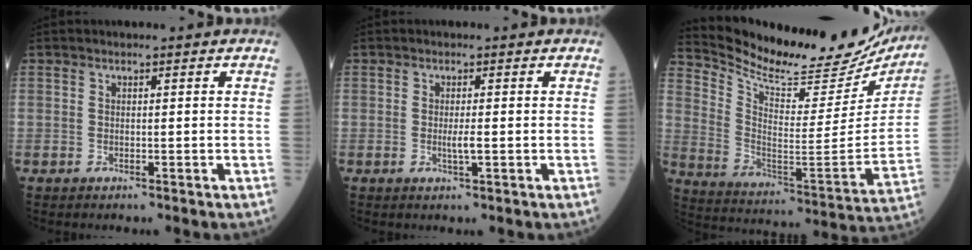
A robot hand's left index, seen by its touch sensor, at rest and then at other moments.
{"total": 1.6, "force": [-0.3, -0.1, 1.6], "torque": [-0.032, -0.004, -0.002]}
{"total": 25.5, "force": [23.5, 5.7, 8.2], "torque": [-0.143, -0.070, 0.330]}